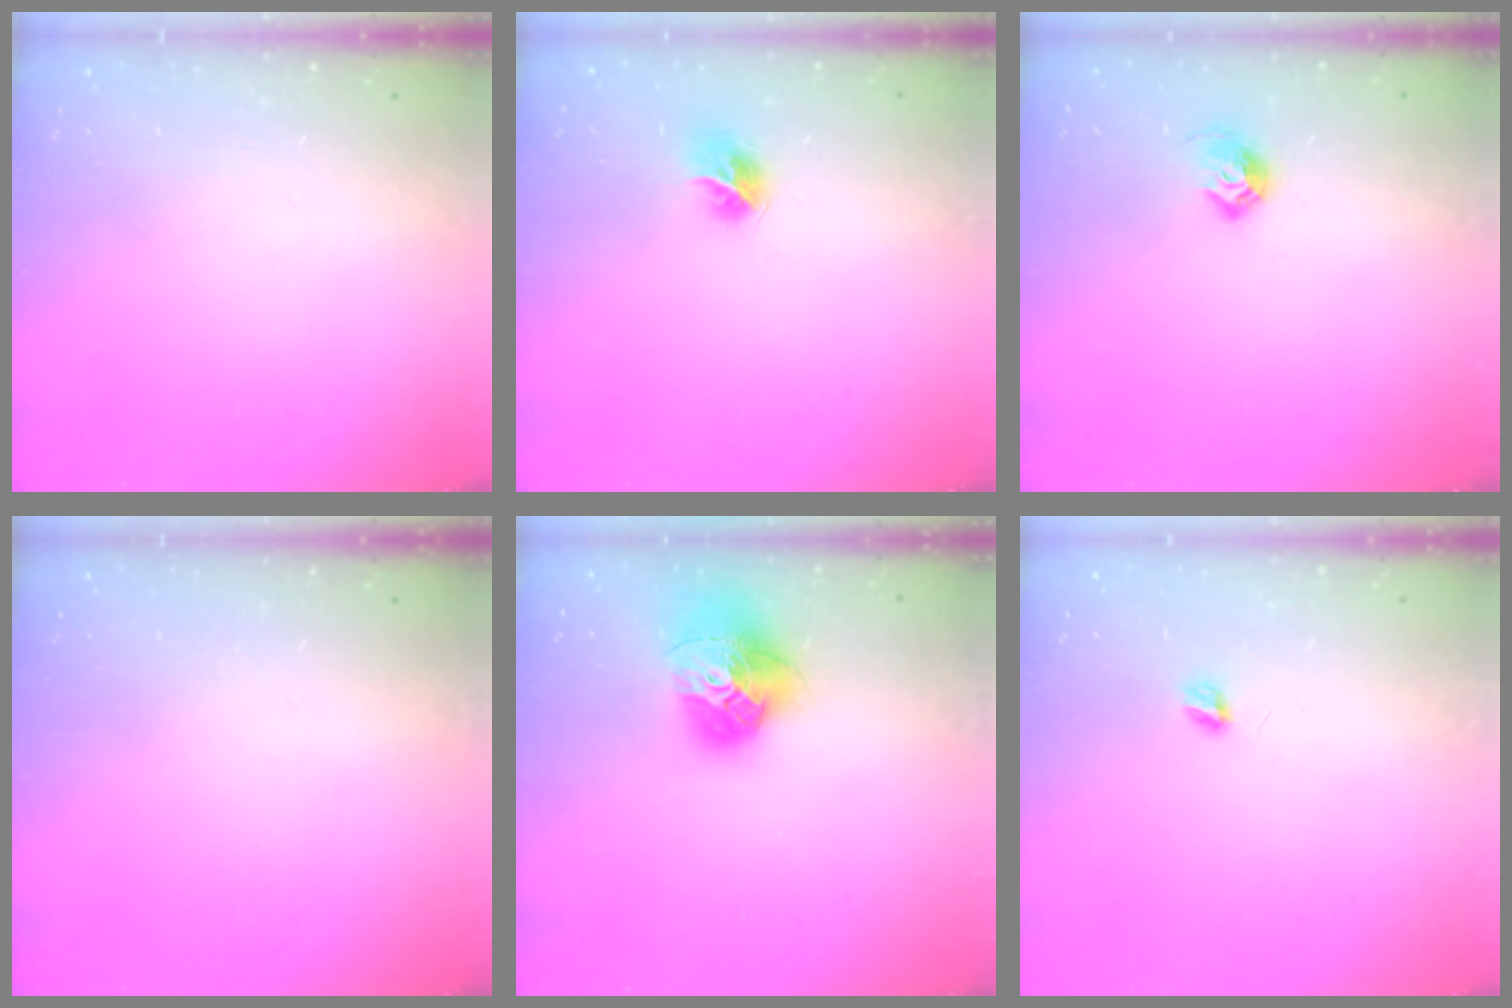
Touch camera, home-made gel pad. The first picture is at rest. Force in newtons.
{"total": 7.5, "press": 7.5, "slide": 0.4}
{"total": 7.6, "press": 7.5, "slide": 1.1}
{"total": 0.0}
{"total": 16.9, "press": 16.8, "slide": 1.7}
{"total": 3.9, "press": 3.9, "slide": 0.3}